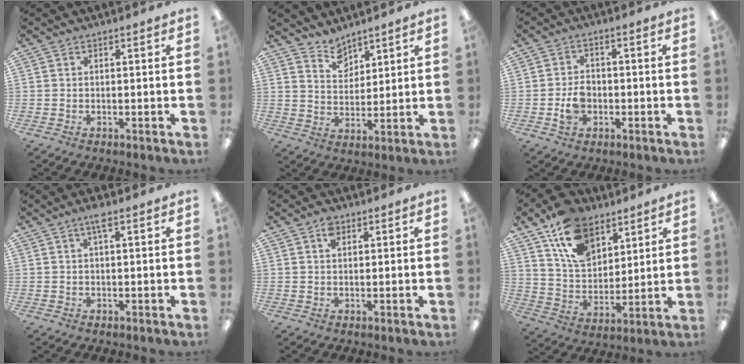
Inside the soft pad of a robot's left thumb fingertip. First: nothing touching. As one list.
[{"total": 6.5, "force": [5.7, 3.1, 0.3], "torque": [-0.003, -0.035, 0.106]}, {"total": 5.6, "force": [-1.3, 4.0, 3.6], "torque": [-0.059, 0.006, -0.023]}, {"total": 2.9, "force": [1.5, 0.7, 2.3], "torque": [-0.042, 0.004, 0.022]}, {"total": 2.6, "force": [1.8, 1.5, 1.2], "torque": [-0.021, 0.000, 0.030]}, {"total": 14.9, "force": [9.5, 9.4, 6.5], "torque": [-0.121, -0.034, 0.181]}]